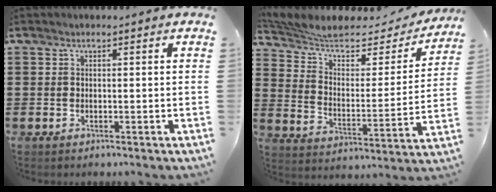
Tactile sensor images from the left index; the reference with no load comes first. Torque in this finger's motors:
{"motor_torque": [2.14, 0.00, 0.20, 0.05]}